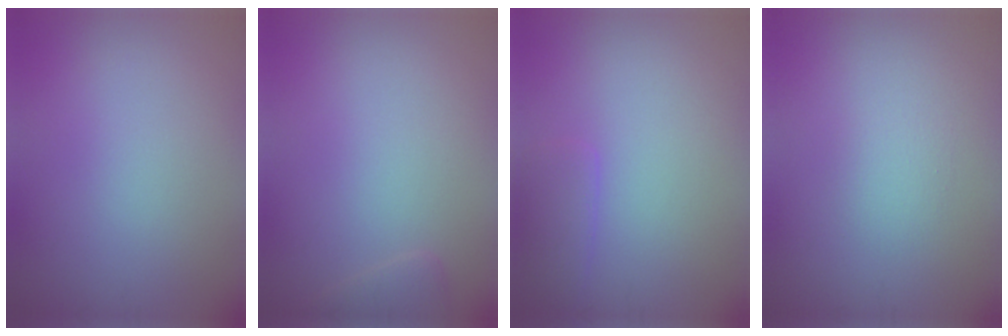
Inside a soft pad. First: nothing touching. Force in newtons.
{"total": 1.2, "press": 1.2, "slide": 0.1}
{"total": 1.6, "press": 1.5, "slide": 0.2}
{"total": 1.1, "press": 1.1, "slide": 0.1}